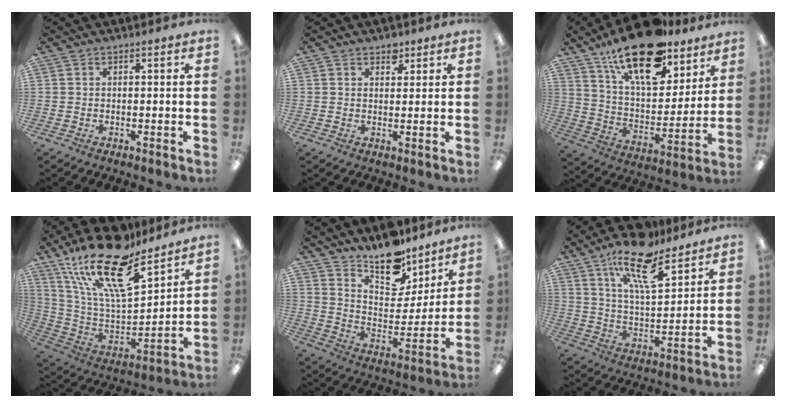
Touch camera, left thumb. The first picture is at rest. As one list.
[{"total": 2.7, "force": [2.0, 1.7, 0.9], "torque": [0.004, -0.008, 0.032]}, {"total": 22.8, "force": [15.8, 9.3, 13.5], "torque": [-0.224, -0.089, 0.273]}, {"total": 23.2, "force": [16.5, 7.8, 14.2], "torque": [-0.260, -0.106, 0.287]}, {"total": 14.2, "force": [12.1, 5.7, 4.6], "torque": [-0.076, -0.095, 0.221]}, {"total": 16.9, "force": [11.5, 6.0, 10.9], "torque": [-0.184, -0.054, 0.194]}]